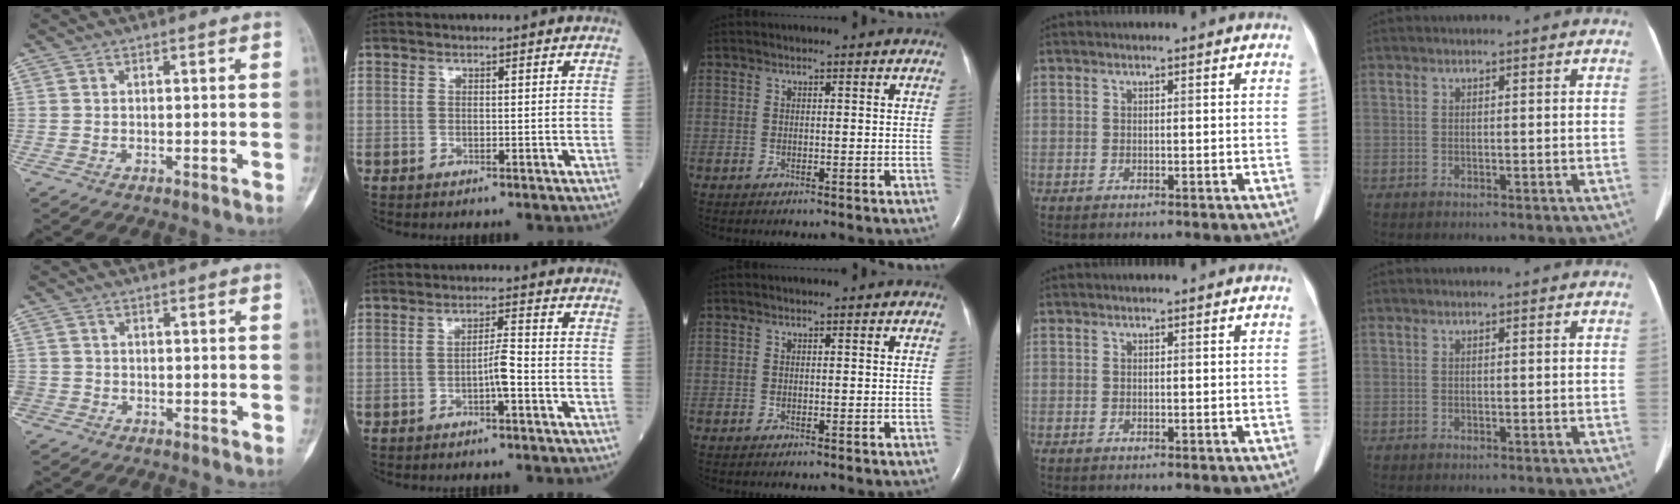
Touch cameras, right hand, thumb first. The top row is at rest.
{"thumb": {"total": 2.2, "force": [-1.0, 2.0, 0.3], "torque": [0.000, 0.008, -0.022]}, "index": {"total": 3.3, "force": [-1.3, 0.0, 3.0], "torque": [-0.048, 0.004, -0.025]}}